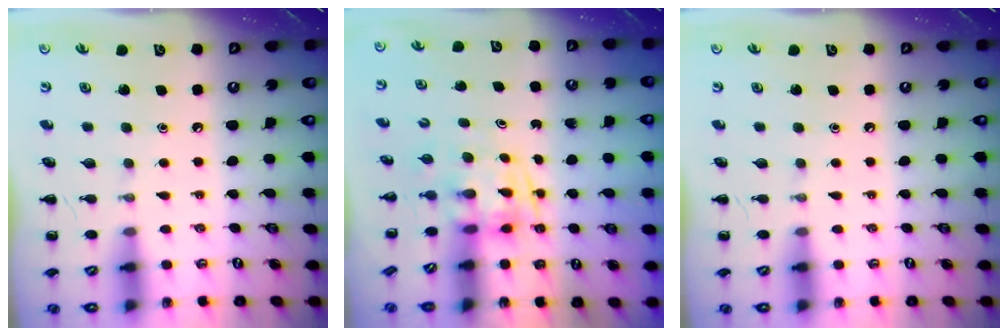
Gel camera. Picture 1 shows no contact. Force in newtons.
{"total": 3.2, "press": 3.2, "slide": 0.3}
{"total": 0.0}